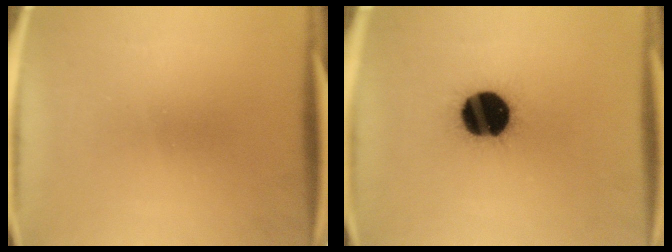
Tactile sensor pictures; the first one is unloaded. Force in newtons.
{"total": 19.7}